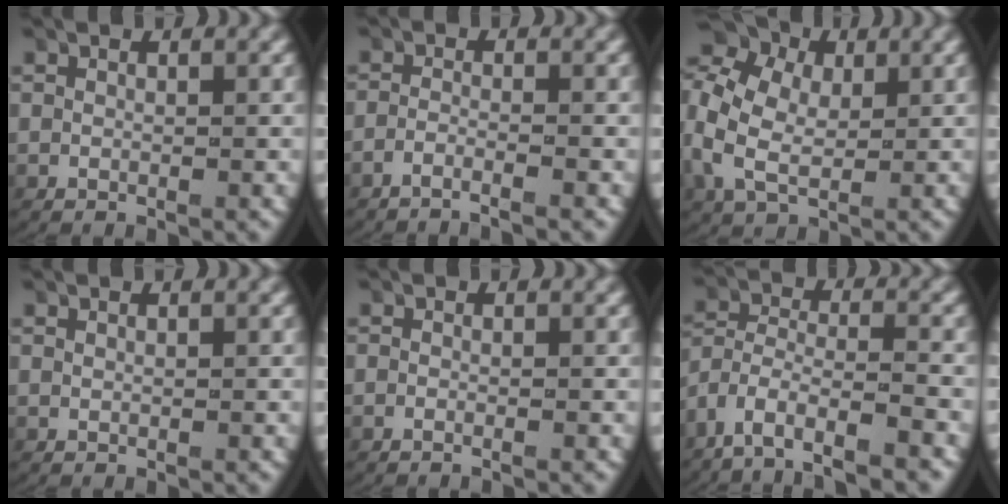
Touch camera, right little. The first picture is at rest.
{"total": 2.9, "force": [-2.6, 0.0, 1.2], "torque": [-0.035, -0.008, -0.043]}
{"total": 8.9, "force": [2.4, 7.1, 4.8], "torque": [-0.117, -0.001, 0.033]}
{"total": 0.0}
{"total": 0.8, "force": [-0.7, 0.2, 0.4], "torque": [-0.011, 0.003, -0.015]}
{"total": 7.6, "force": [-5.2, 4.0, 3.9], "torque": [-0.099, -0.047, -0.070]}